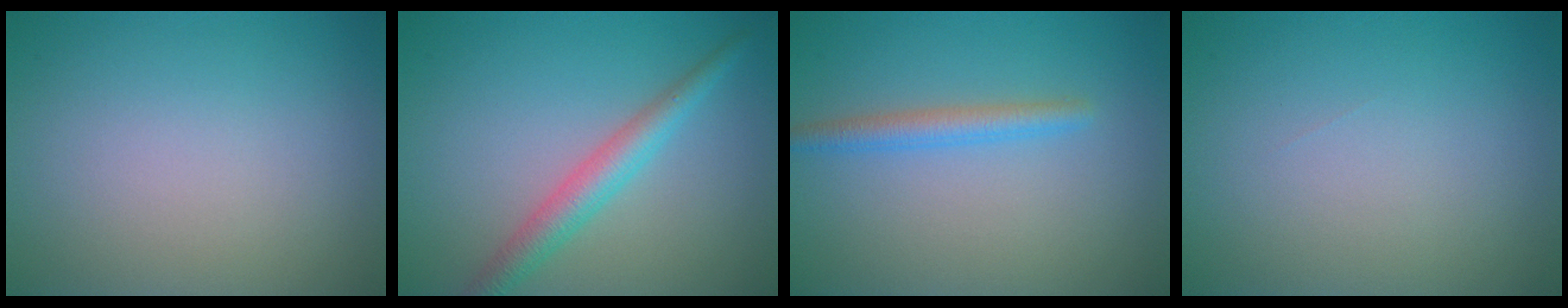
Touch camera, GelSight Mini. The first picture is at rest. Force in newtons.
{"total": 3.2, "press": 3.2, "slide": 0.1}
{"total": 2.2, "press": 2.1, "slide": 0.1}
{"total": 0.0}